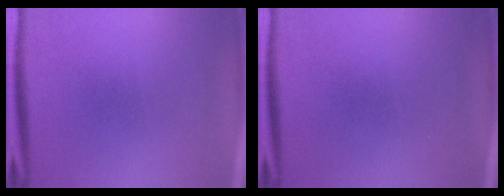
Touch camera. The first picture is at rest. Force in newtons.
{"total": 0.0}